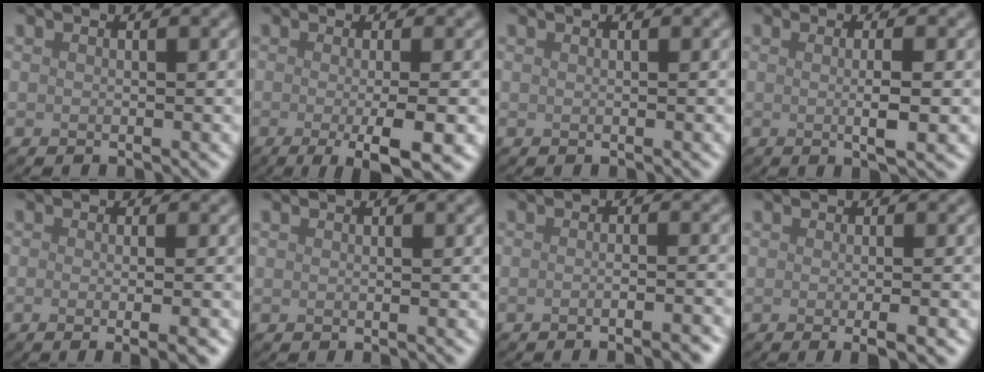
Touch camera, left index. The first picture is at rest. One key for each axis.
{"total": 6.5, "fx": -1.7, "fy": 1.6, "fz": 6.1, "tx": -0.079, "ty": -0.013, "tz": -0.024}
{"total": 0.0}
{"total": 3.3, "fx": -0.1, "fy": 0.7, "fz": 3.2, "tx": -0.048, "ty": -0.004, "tz": -0.002}
{"total": 5.4, "fx": -1.0, "fy": 2.5, "fz": 4.7, "tx": -0.021, "ty": 0.002, "tz": -0.027}
{"total": 0.0}
{"total": 3.6, "fx": -2.2, "fy": 1.0, "fz": 2.7, "tx": -0.022, "ty": 0.011, "tz": -0.035}
{"total": 3.0, "fx": -0.9, "fy": 0.8, "fz": 2.8, "tx": -0.026, "ty": -0.004, "tz": -0.012}